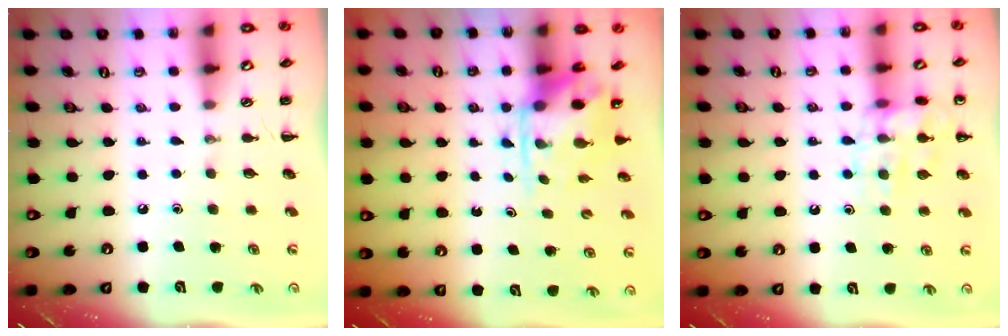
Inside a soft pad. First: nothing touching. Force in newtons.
{"total": 4.0, "press": 3.9, "slide": 1.0}
{"total": 11.6, "press": 11.6, "slide": 0.7}